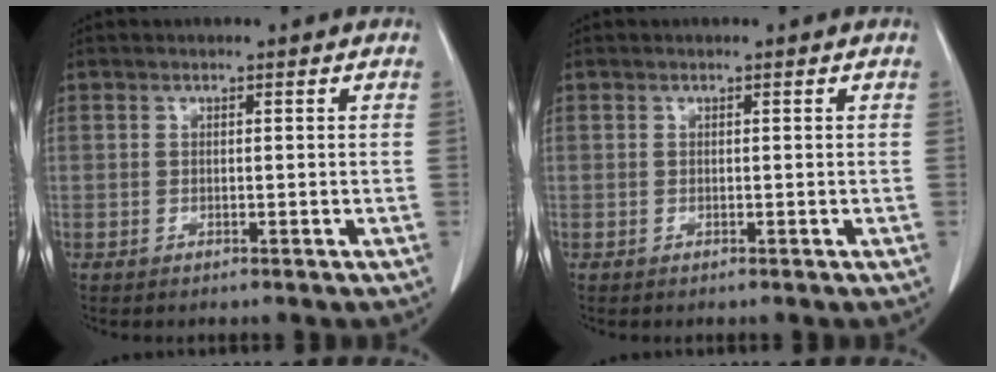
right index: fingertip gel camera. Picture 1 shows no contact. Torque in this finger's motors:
{"motor_torque": [0.00, 0.01, 0.00, 0.00]}